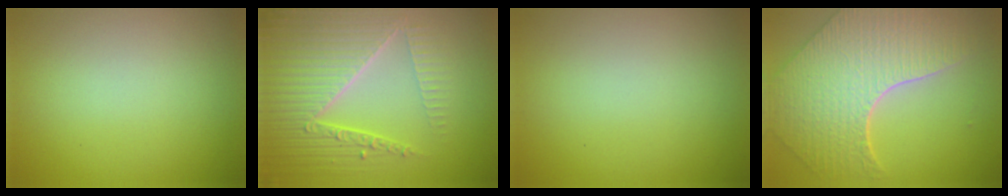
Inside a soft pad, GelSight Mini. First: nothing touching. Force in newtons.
{"total": 6.9, "press": 5.3, "slide": 4.4}
{"total": 0.0}
{"total": 8.4, "press": 6.3, "slide": 5.6}